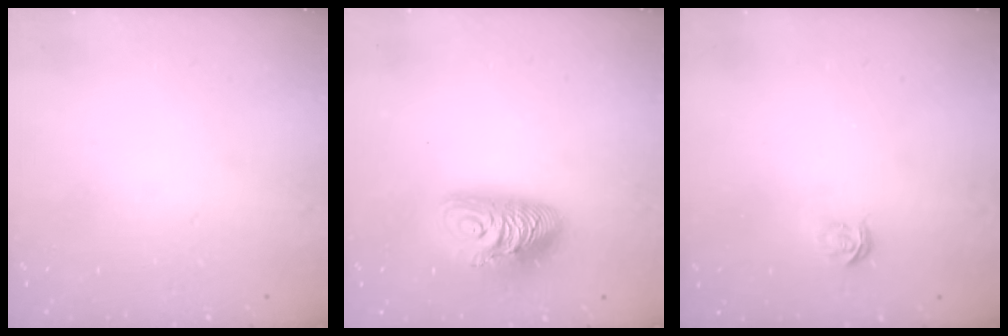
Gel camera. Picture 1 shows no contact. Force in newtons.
{"total": 10.9, "press": 10.8, "slide": 1.2}
{"total": 2.4, "press": 2.4, "slide": 0.2}